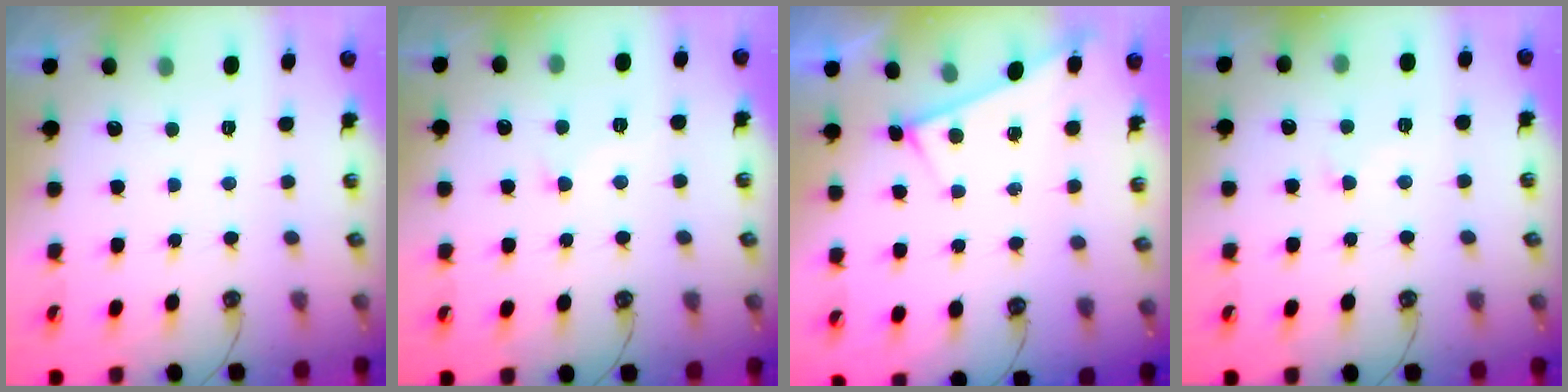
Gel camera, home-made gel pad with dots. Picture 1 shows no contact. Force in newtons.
{"total": 0.6, "press": 0.4, "slide": 0.4}
{"total": 5.8, "press": 5.8, "slide": 0.2}
{"total": 1.0, "press": 0.9, "slide": 0.5}